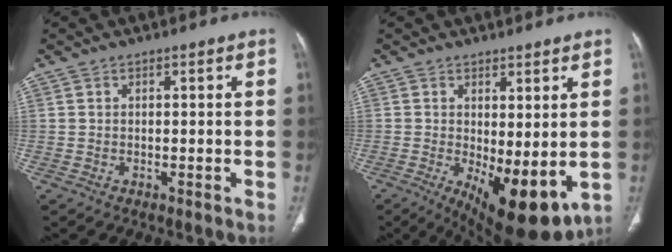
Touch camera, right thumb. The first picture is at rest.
{"total": 12.1, "force": [-1.8, 4.9, 10.9], "torque": [-0.158, -0.025, -0.009]}